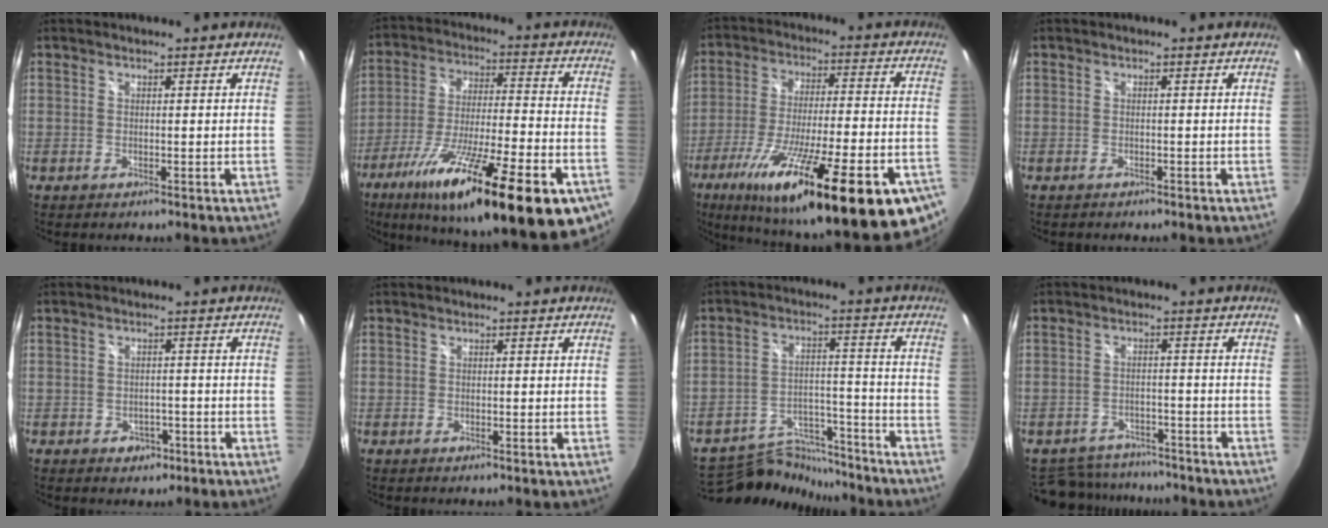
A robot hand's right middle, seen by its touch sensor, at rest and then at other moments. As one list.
[{"total": 30.4, "force": [-18.4, 6.0, 23.5], "torque": [-0.381, -0.061, -0.281]}, {"total": 33.9, "force": [-21.0, 6.0, 25.9], "torque": [-0.414, -0.069, -0.310]}, {"total": 0.6, "force": [-0.6, 0.2, 0.1], "torque": [-0.004, 0.001, -0.008]}, {"total": 3.3, "force": [-1.7, 2.6, 1.2], "torque": [-0.027, 0.004, -0.016]}, {"total": 0.0}, {"total": 14.3, "force": [-13.4, 3.7, 3.0], "torque": [-0.068, 0.015, -0.203]}, {"total": 11.3, "force": [-9.6, 5.2, 2.8], "torque": [-0.078, 0.014, -0.131]}]